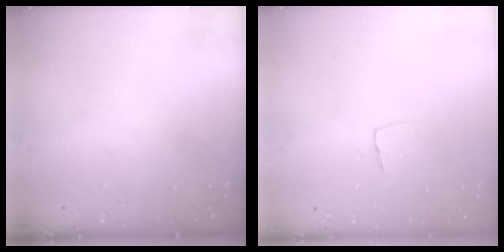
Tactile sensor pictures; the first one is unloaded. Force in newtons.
{"total": 3.4, "press": 3.4, "slide": 0.2}